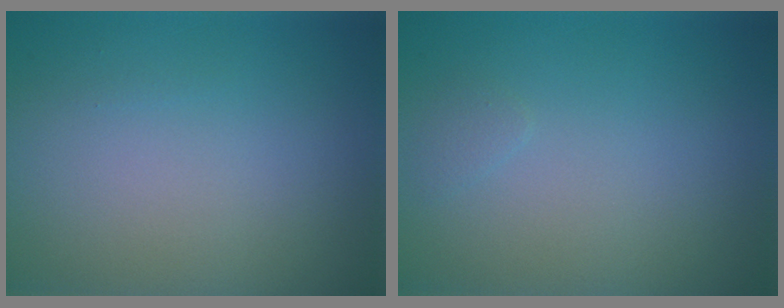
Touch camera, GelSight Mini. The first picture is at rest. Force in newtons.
{"total": 0.6, "press": 0.5, "slide": 0.1}